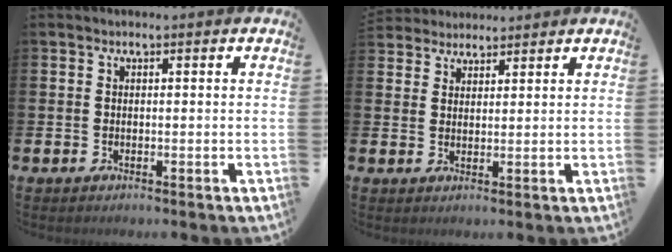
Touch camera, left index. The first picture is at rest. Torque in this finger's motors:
{"motor_torque": [0.36, -0.35, 0.52, 0.13]}